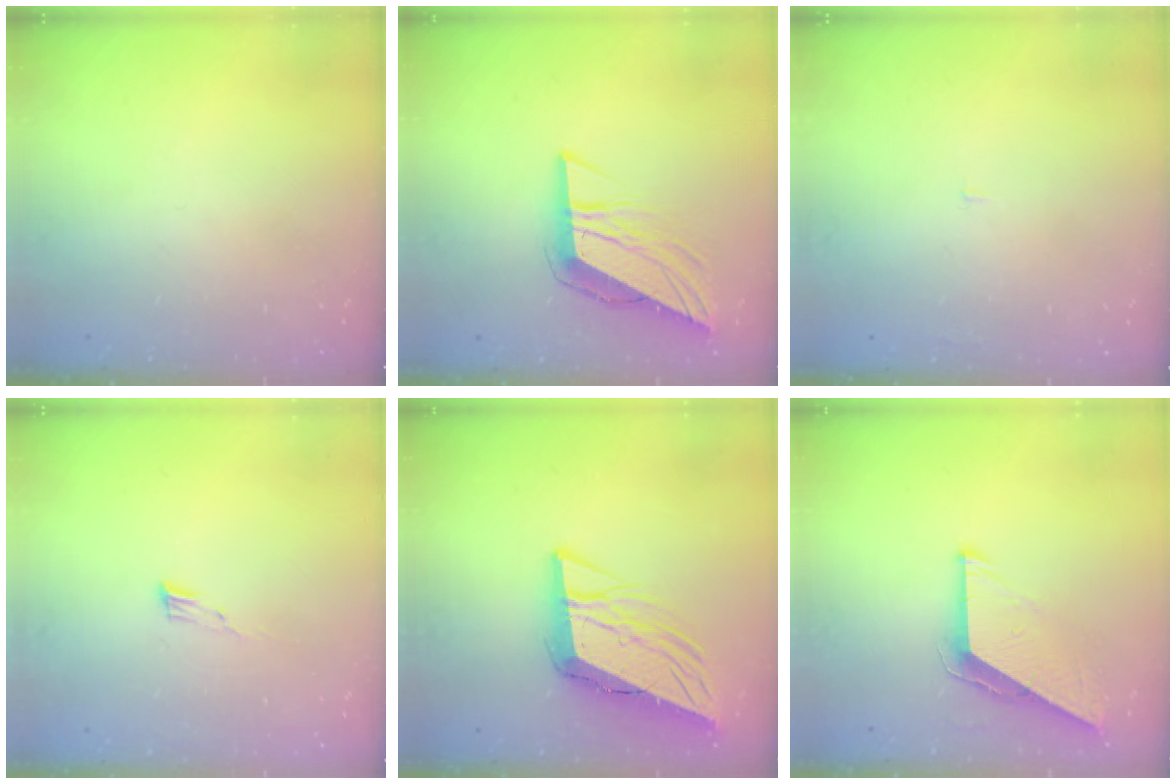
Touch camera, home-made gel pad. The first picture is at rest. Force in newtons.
{"total": 9.9, "press": 9.9, "slide": 0.8}
{"total": 1.2, "press": 1.2, "slide": 0.1}
{"total": 4.4, "press": 4.3, "slide": 1.0}
{"total": 12.3, "press": 11.7, "slide": 3.6}
{"total": 9.5, "press": 9.4, "slide": 1.0}